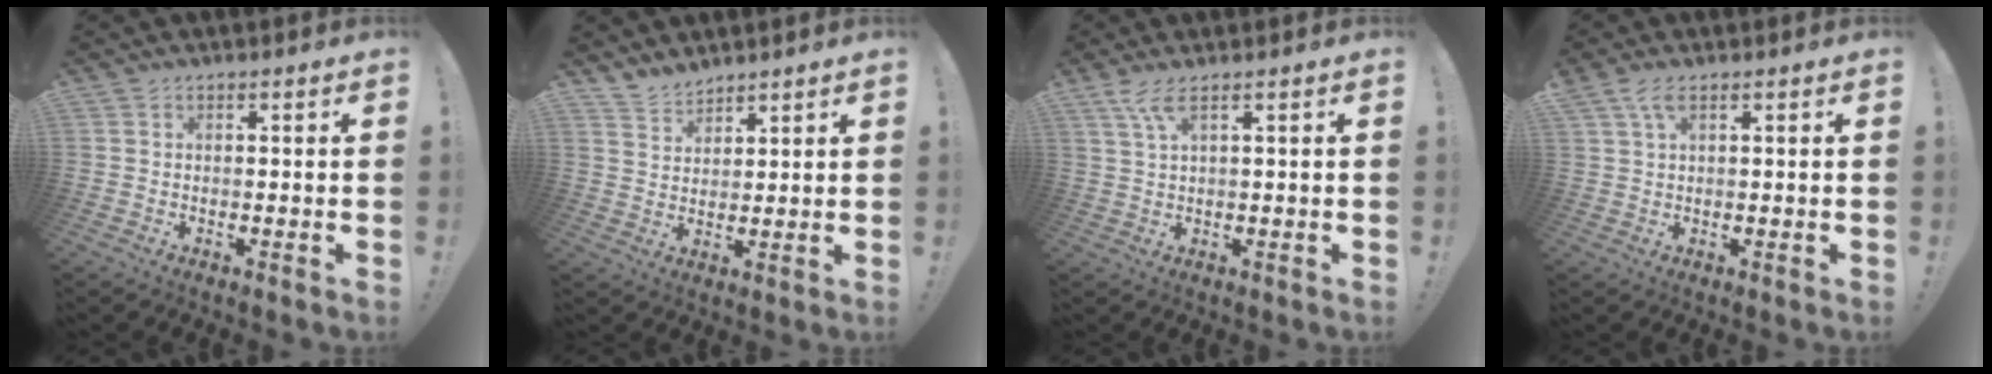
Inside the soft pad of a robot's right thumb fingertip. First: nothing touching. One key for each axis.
{"total": 4.9, "fx": 4.6, "fy": 1.7, "fz": 0.6, "tx": -0.018, "ty": -0.032, "tz": 0.088}
{"total": 4.2, "fx": 2.5, "fy": 0.6, "fz": 3.3, "tx": -0.072, "ty": -0.006, "tz": 0.045}
{"total": 3.6, "fx": 1.8, "fy": 1.2, "fz": 2.8, "tx": -0.061, "ty": 0.001, "tz": 0.034}